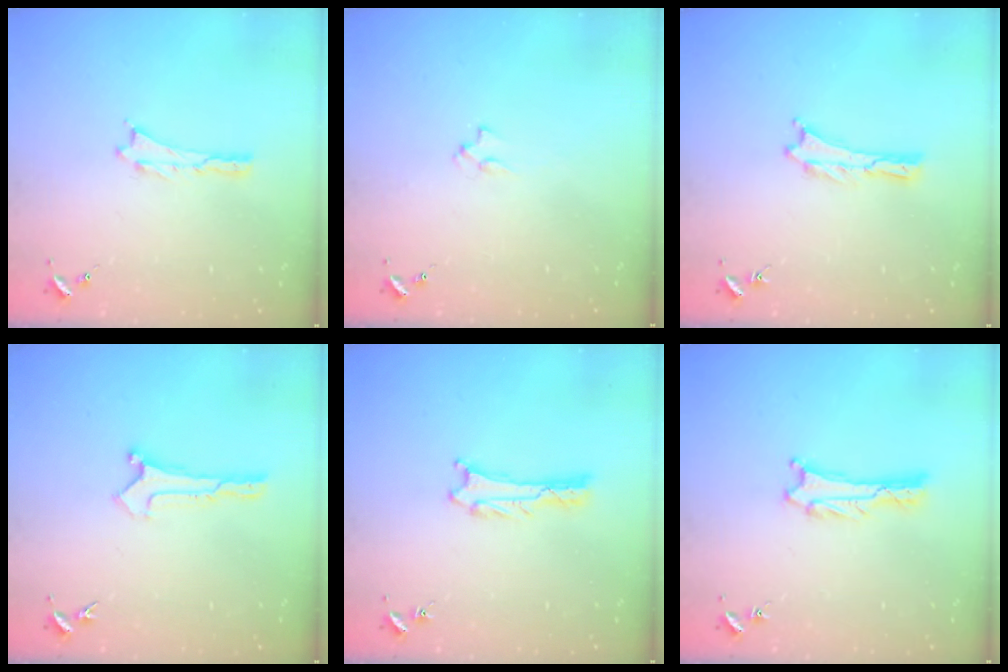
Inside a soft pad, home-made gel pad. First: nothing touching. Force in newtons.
{"total": 1.3, "press": 1.3, "slide": 0.3}
{"total": 0.0}
{"total": 0.0}
{"total": 1.0, "press": 1.0, "slide": 0.1}
{"total": 1.3, "press": 1.3, "slide": 0.0}